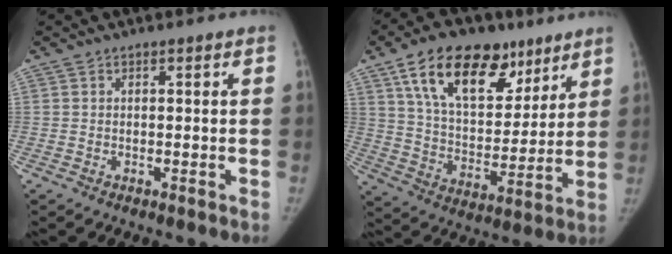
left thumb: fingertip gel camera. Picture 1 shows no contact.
{"total": 21.2, "force": [12.1, 11.6, 12.9], "torque": [-0.174, -0.033, 0.209]}